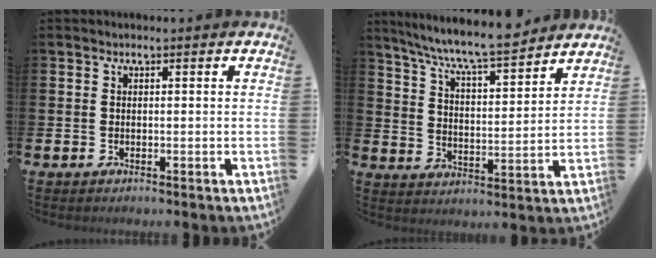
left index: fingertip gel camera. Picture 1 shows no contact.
{"total": 8.1, "force": [7.6, 0.2, 2.6], "torque": [-0.084, -0.051, 0.133]}